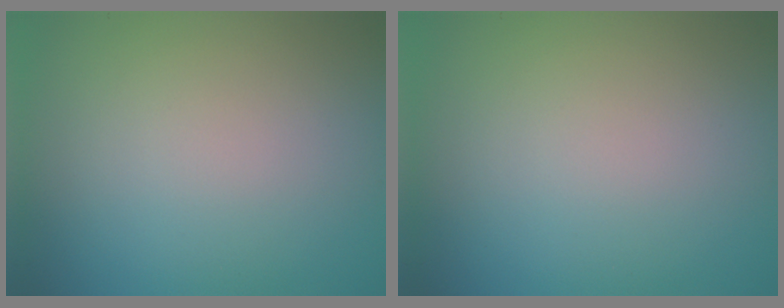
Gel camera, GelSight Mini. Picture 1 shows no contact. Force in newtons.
{"total": 0.0}